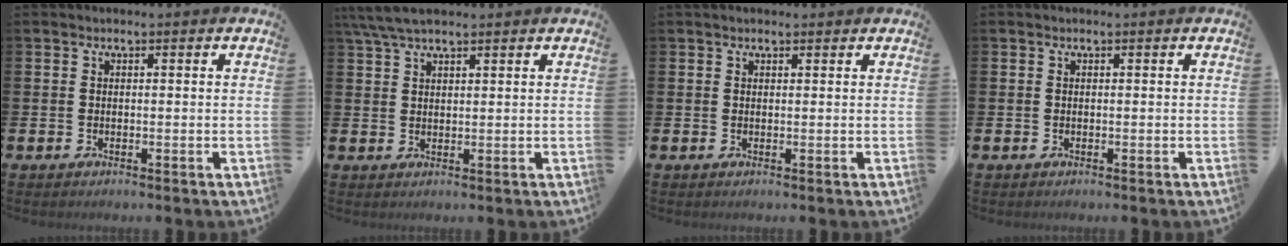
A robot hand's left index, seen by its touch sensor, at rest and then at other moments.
{"total": 4.6, "force": [3.7, 1.2, 2.5], "torque": [-0.059, -0.002, 0.069]}
{"total": 0.9, "force": [0.8, 0.3, 0.3], "torque": [0.008, -0.002, 0.012]}
{"total": 0.0}